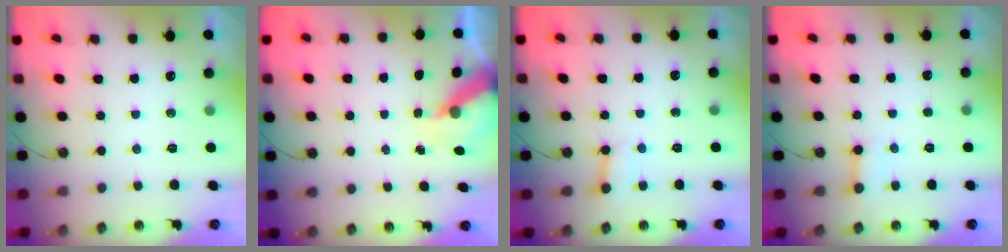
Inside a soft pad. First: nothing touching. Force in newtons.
{"total": 6.5, "press": 6.5, "slide": 0.5}
{"total": 6.1, "press": 6.1, "slide": 0.5}
{"total": 2.6, "press": 2.6, "slide": 0.3}